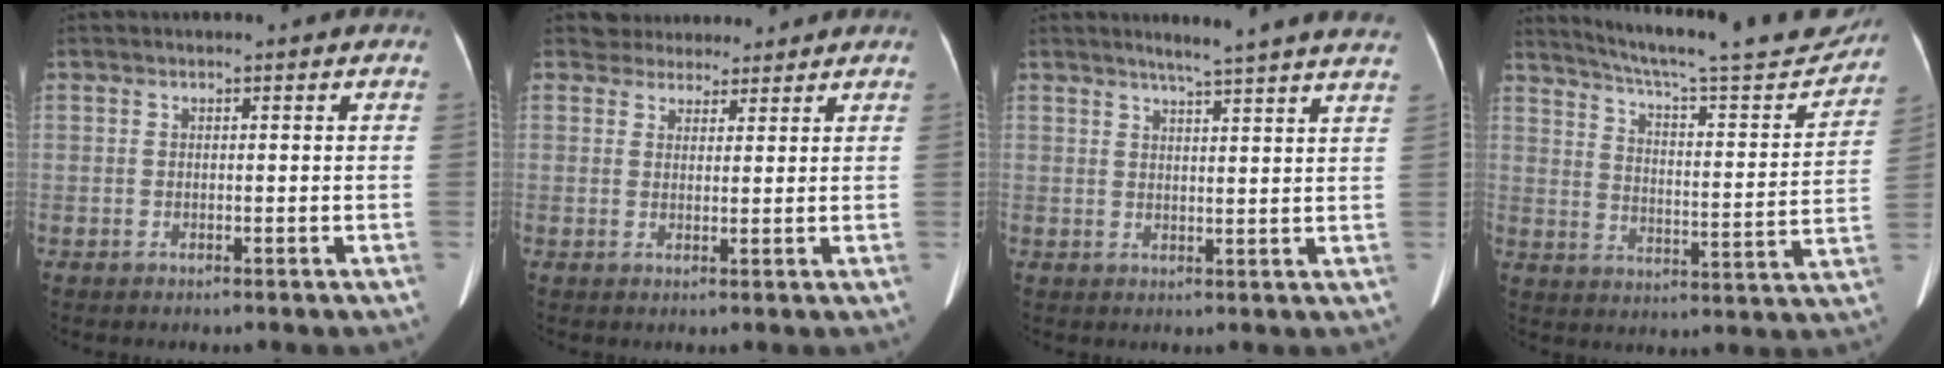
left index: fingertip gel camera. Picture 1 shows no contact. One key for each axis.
{"total": 4.4, "fx": 4.0, "fy": 1.9, "fz": -0.1, "tx": 0.003, "ty": 0.014, "tz": 0.055}
{"total": 13.1, "fx": 11.6, "fy": -0.8, "fz": 6.1, "tx": -0.087, "ty": -0.015, "tz": 0.131}
{"total": 23.2, "fx": 21.2, "fy": 2.1, "fz": 9.2, "tx": -0.144, "ty": -0.042, "tz": 0.280}